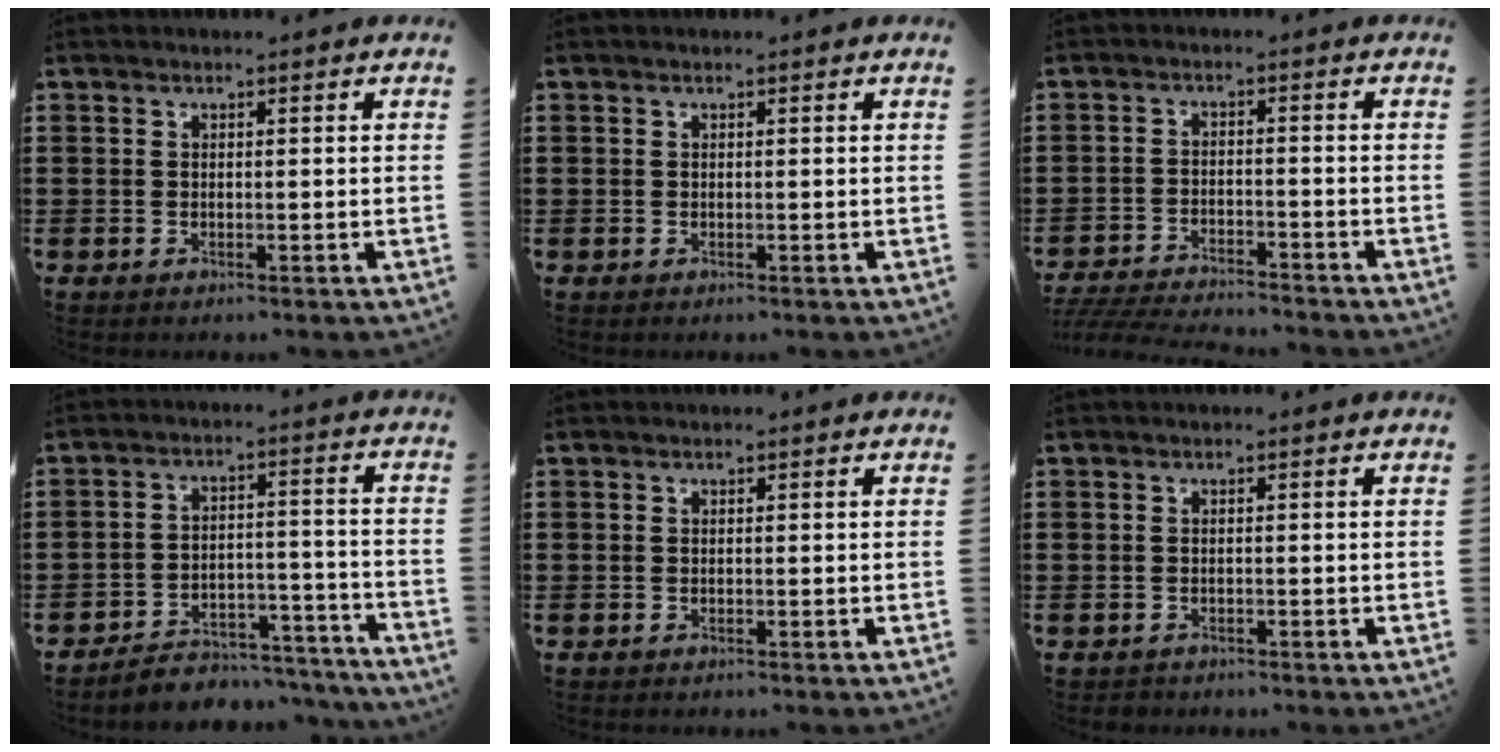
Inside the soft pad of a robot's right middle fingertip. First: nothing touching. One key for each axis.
{"total": 0.0}
{"total": 4.5, "fx": -4.4, "fy": 0.2, "fz": 0.8, "tx": -0.028, "ty": -0.004, "tz": -0.095}
{"total": 5.1, "fx": -5.0, "fy": 1.0, "fz": 0.5, "tx": -0.010, "ty": 0.013, "tz": -0.102}
{"total": 0.0}
{"total": 0.7, "fx": -0.6, "fy": 0.3, "fz": 0.0, "tx": -0.002, "ty": 0.001, "tz": -0.014}